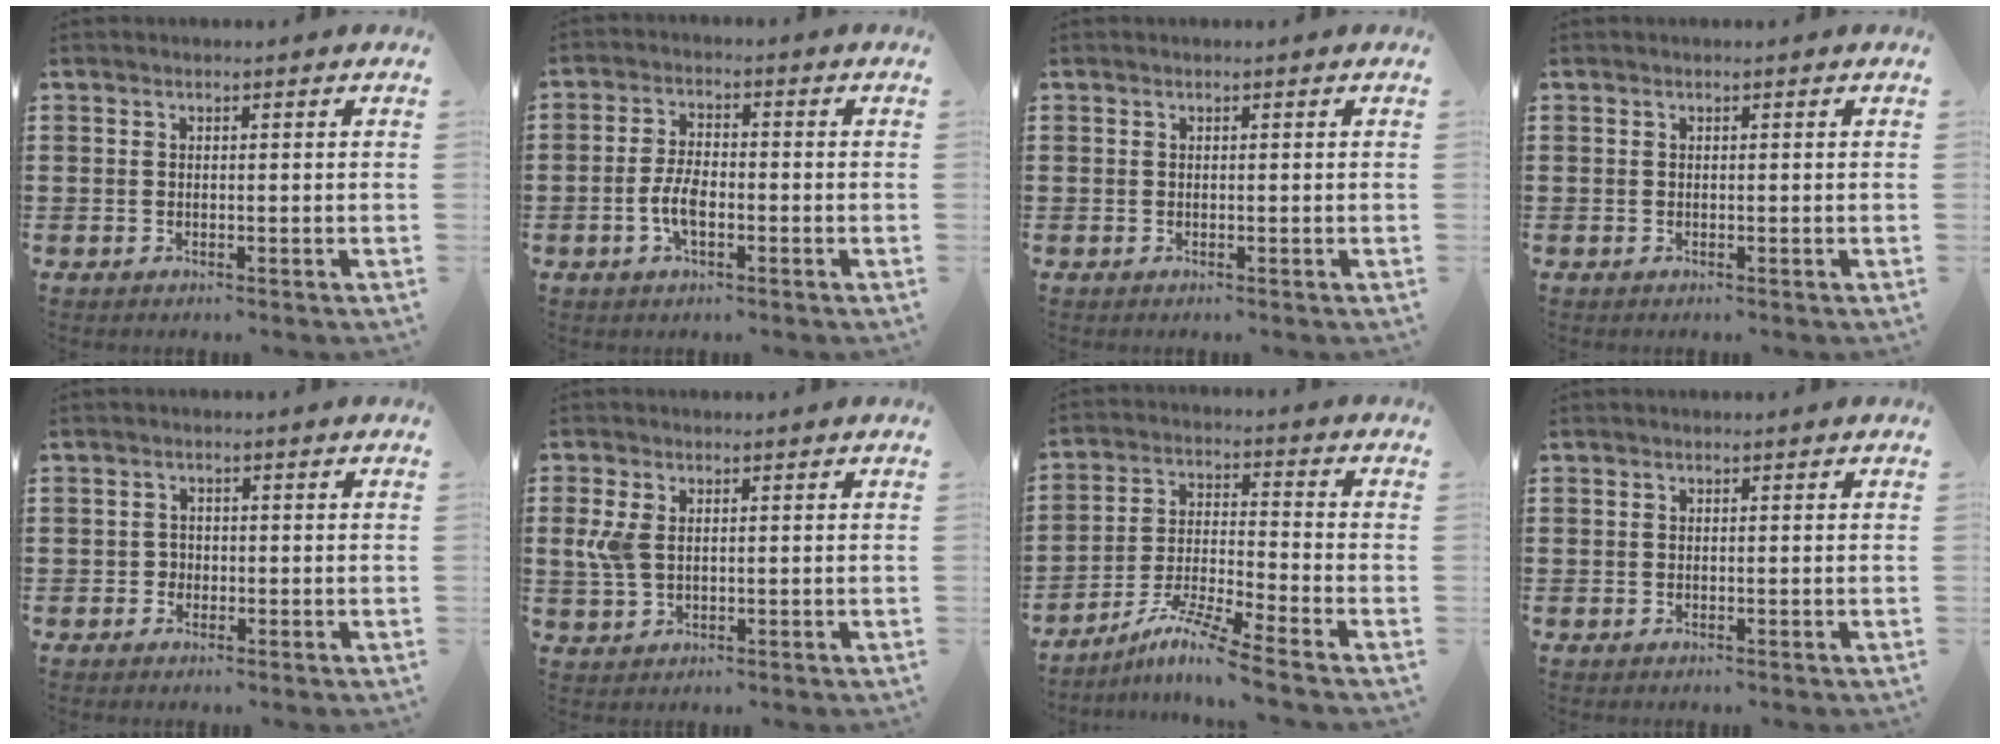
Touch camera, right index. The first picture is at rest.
{"total": 5.0, "force": [-1.5, 2.2, 4.2], "torque": [-0.101, -0.003, -0.033]}
{"total": 0.0}
{"total": 0.0}
{"total": 1.4, "force": [-0.6, 1.2, 0.3], "torque": [-0.010, 0.002, -0.014]}
{"total": 4.4, "force": [0.7, 2.6, 3.6], "torque": [-0.096, 0.000, 0.005]}
{"total": 7.7, "force": [-6.2, -0.3, 4.6], "torque": [-0.102, -0.018, -0.126]}
{"total": 0.0}